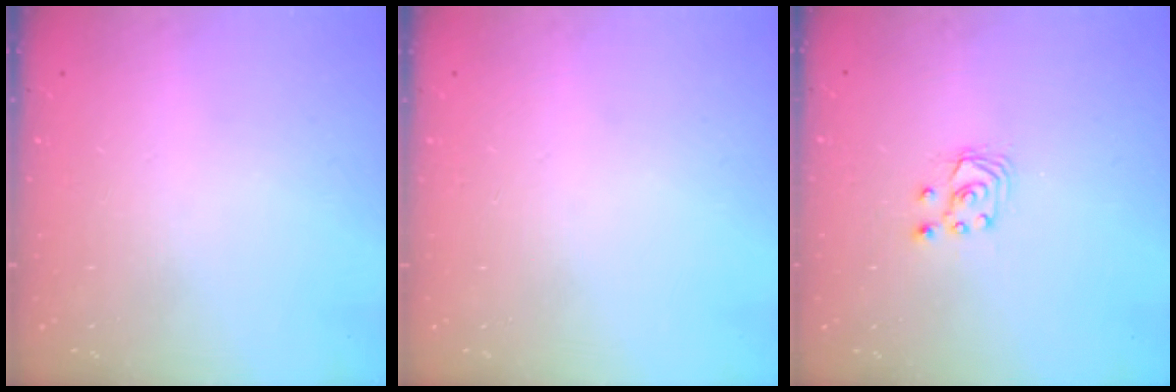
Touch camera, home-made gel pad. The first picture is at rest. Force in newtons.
{"total": 0.0}
{"total": 3.9, "press": 3.9, "slide": 0.4}